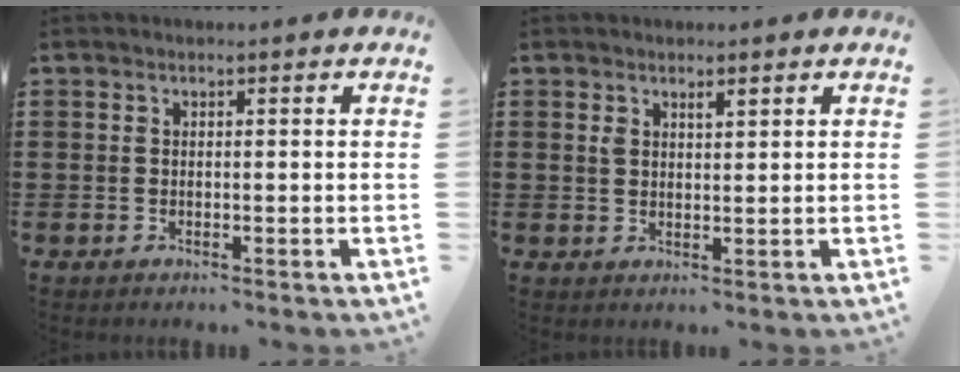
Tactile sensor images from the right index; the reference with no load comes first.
{"total": 1.6, "force": [1.0, 0.7, 1.0], "torque": [-0.022, 0.003, 0.018]}